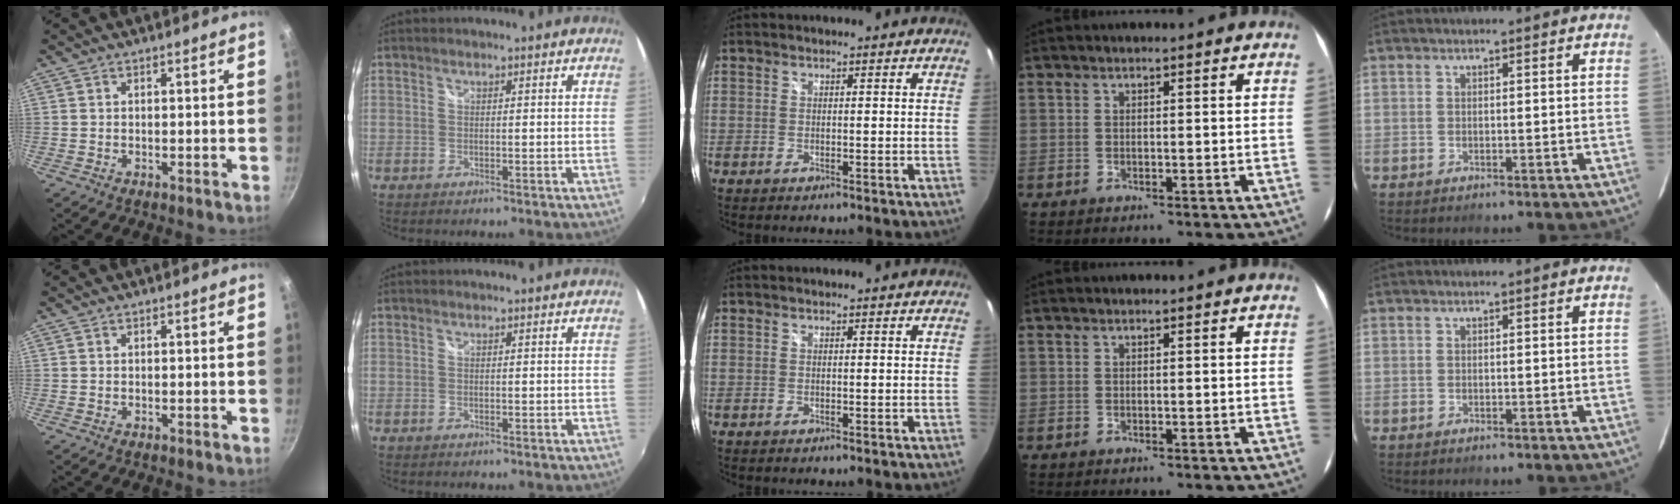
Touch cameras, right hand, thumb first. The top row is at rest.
{}